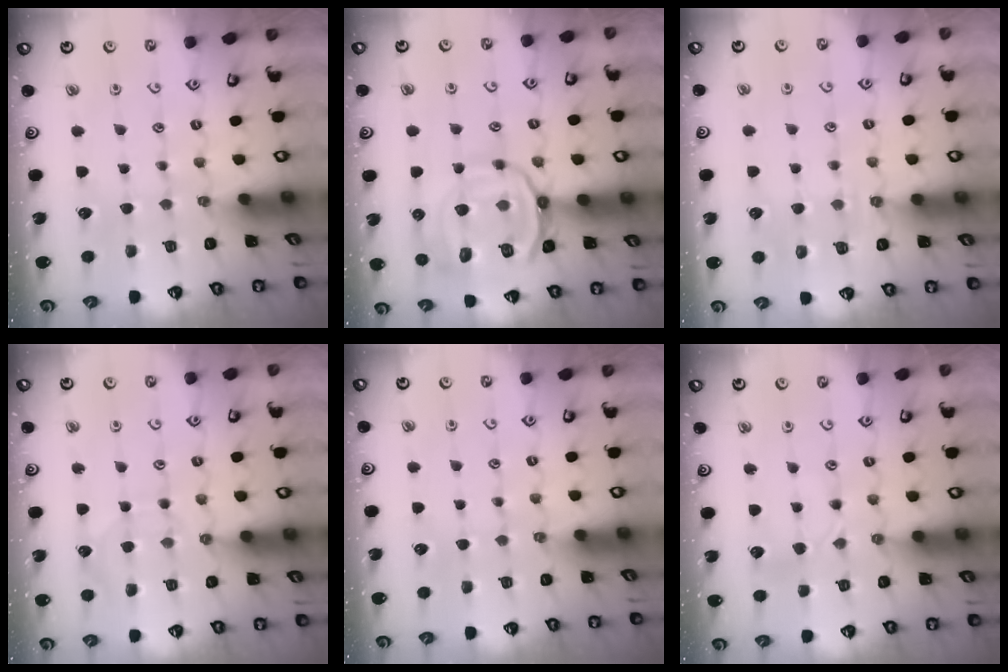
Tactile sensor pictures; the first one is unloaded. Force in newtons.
{"total": 18.3, "press": 18.2, "slide": 1.9}
{"total": 3.8, "press": 3.7, "slide": 0.9}
{"total": 6.1, "press": 6.1, "slide": 0.6}
{"total": 0.0}
{"total": 2.2, "press": 2.2, "slide": 0.3}